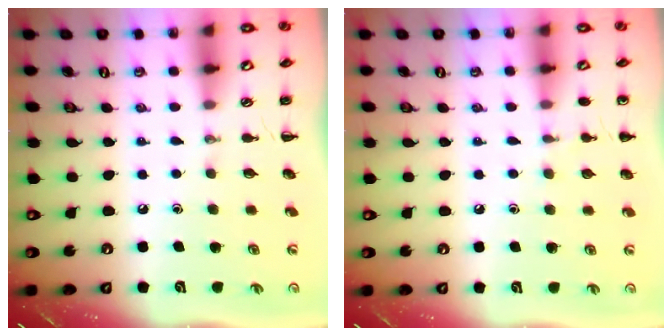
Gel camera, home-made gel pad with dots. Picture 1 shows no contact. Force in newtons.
{"total": 5.9, "press": 5.7, "slide": 1.7}